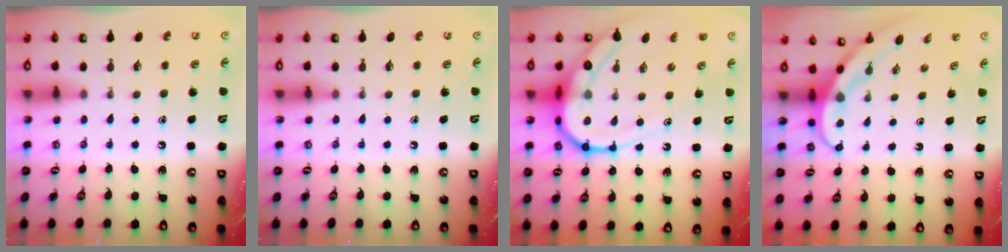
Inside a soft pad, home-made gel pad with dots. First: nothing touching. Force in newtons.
{"total": 0.0}
{"total": 14.4, "press": 14.4, "slide": 1.0}
{"total": 3.8, "press": 3.8, "slide": 0.3}